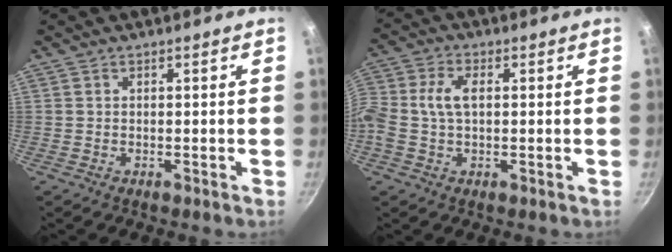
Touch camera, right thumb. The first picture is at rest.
{"total": 7.1, "force": [0.5, 4.2, 5.7], "torque": [-0.126, 0.016, 0.001]}